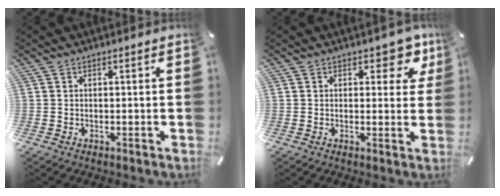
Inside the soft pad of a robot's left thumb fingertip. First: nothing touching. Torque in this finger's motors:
{"motor_torque": [0.56, 0.51, -0.11, 0.08, 0.01]}